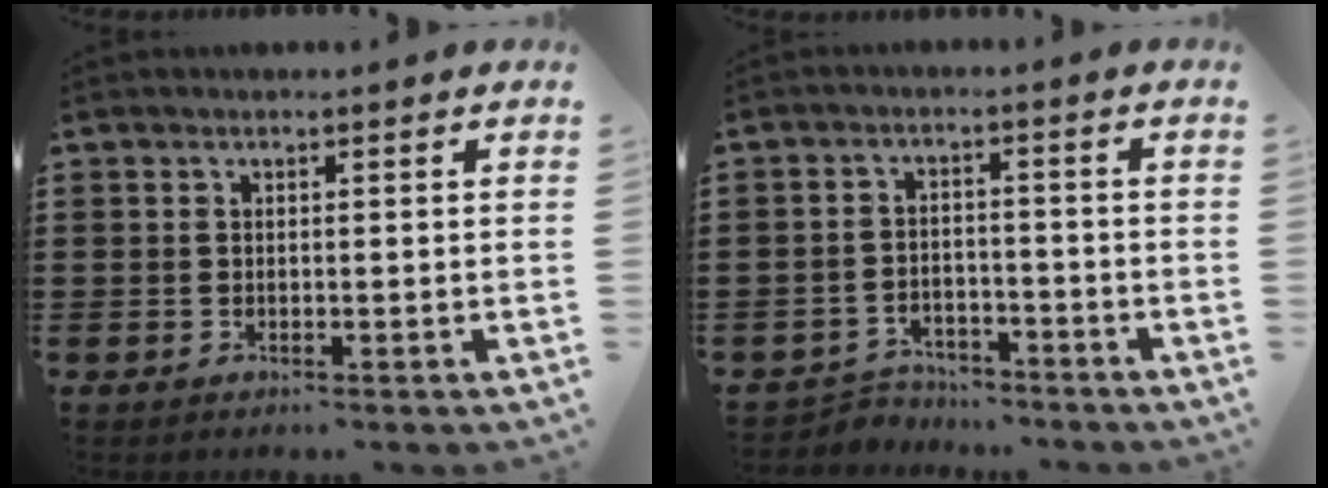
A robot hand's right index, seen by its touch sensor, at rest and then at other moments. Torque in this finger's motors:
{"motor_torque": [-0.73, 1.40, -0.02, -0.02]}